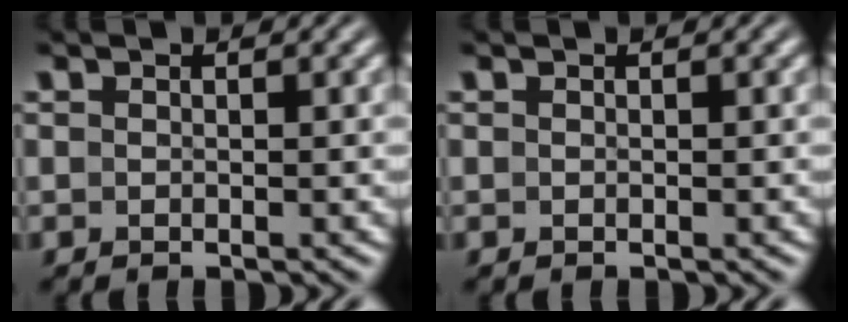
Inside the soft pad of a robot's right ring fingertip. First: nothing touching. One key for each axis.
{"total": 0.0}